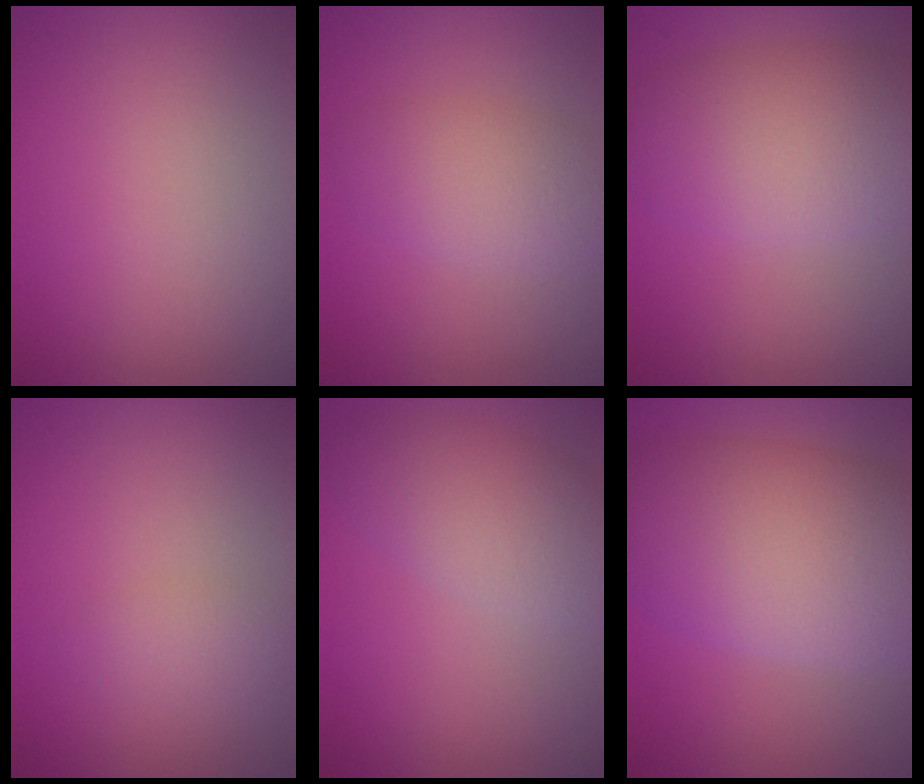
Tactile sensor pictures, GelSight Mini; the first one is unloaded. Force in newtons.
{"total": 4.2, "press": 4.2, "slide": 0.1}
{"total": 7.8, "press": 7.8, "slide": 0.5}
{"total": 1.6, "press": 1.6, "slide": 0.0}
{"total": 4.6, "press": 4.6, "slide": 0.2}
{"total": 11.9, "press": 11.9, "slide": 0.4}